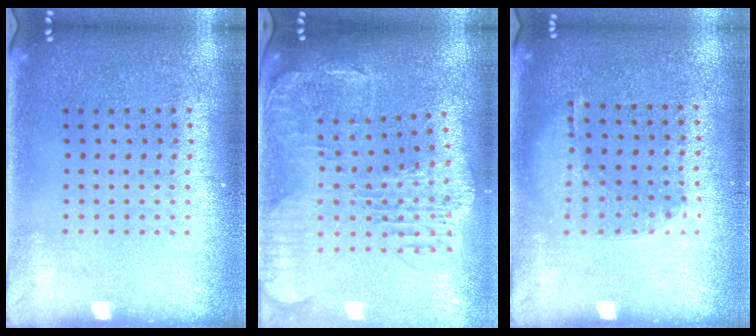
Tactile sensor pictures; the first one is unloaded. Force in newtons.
{"total": 1.9, "press": 1.8, "slide": 0.7}
{"total": 1.1, "press": 0.8, "slide": 0.8}